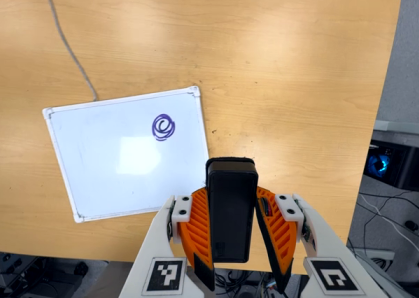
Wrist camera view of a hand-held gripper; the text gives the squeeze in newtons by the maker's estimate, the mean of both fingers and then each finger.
{"total": 5.4, "left": 4.7, "right": 6.1}